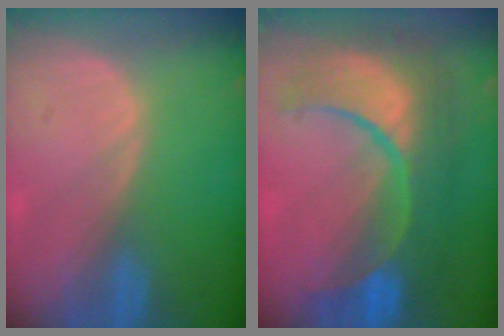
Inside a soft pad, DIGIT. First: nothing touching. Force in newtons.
{"total": 12.5, "press": 12.4, "slide": 1.3}